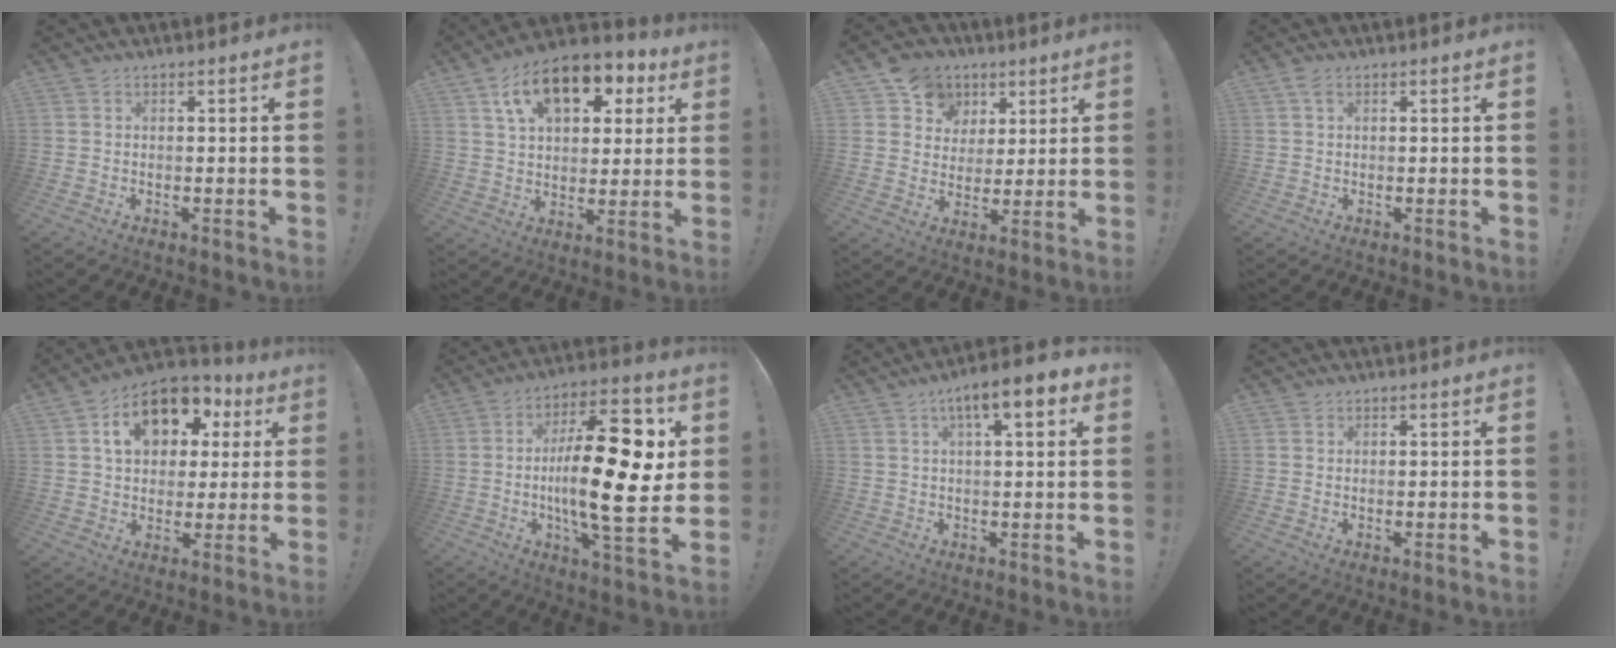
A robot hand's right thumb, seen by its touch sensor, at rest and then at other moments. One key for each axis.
{"total": 16.3, "fx": 8.1, "fy": 9.7, "fz": 10.2, "tx": -0.161, "ty": -0.030, "tz": 0.145}
{"total": 10.2, "fx": 4.6, "fy": 8.7, "fz": 2.6, "tx": -0.037, "ty": -0.026, "tz": 0.092}
{"total": 2.0, "fx": 1.0, "fy": 1.2, "fz": 1.2, "tx": -0.020, "ty": -0.001, "tz": 0.018}
{"total": 15.8, "fx": 6.6, "fy": 11.0, "fz": 9.3, "tx": -0.138, "ty": -0.018, "tz": 0.120}
{"total": 25.8, "fx": 0.7, "fy": 9.0, "fz": 24.2, "tx": -0.397, "ty": -0.007, "tz": 0.007}
{"total": 8.5, "fx": 3.5, "fy": 2.4, "fz": 7.3, "tx": -0.101, "ty": -0.013, "tz": 0.054}
{"total": 0.9, "fx": 0.6, "fy": 0.7, "fz": -0.1, "tx": 0.003, "ty": 0.000, "tz": 0.012}